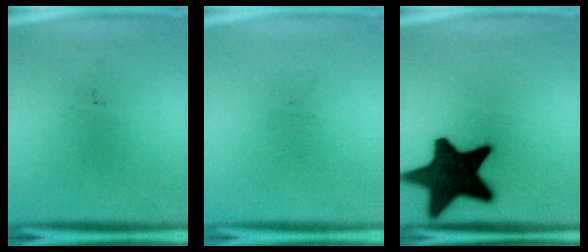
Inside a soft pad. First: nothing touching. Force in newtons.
{"total": 0.0}
{"total": 19.4}